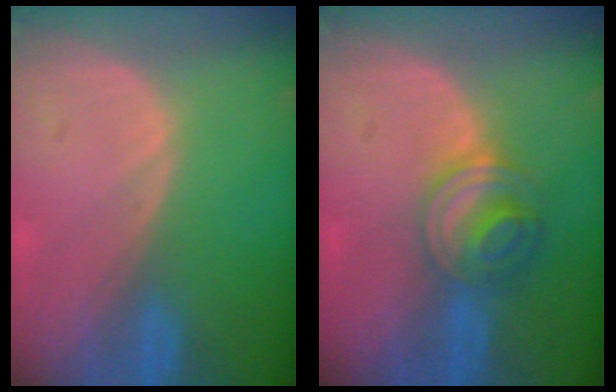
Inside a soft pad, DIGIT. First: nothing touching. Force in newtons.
{"total": 6.0, "press": 5.4, "slide": 2.6}